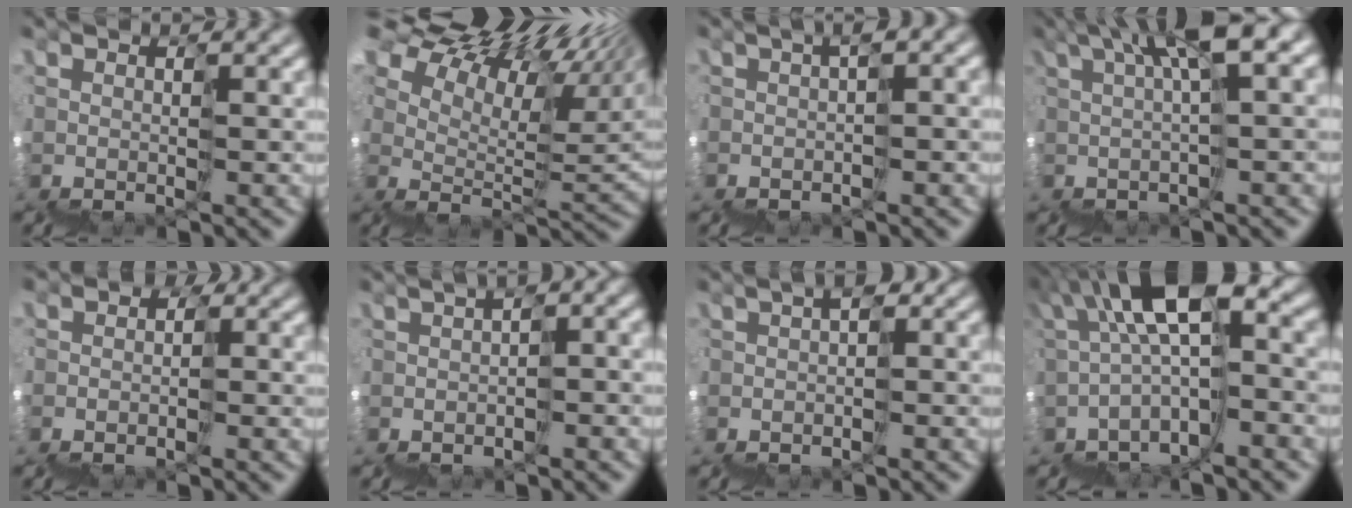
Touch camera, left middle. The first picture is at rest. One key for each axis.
{"total": 12.7, "fx": 11.7, "fy": 2.2, "fz": 4.5, "tx": -0.082, "ty": 0.073, "tz": 0.186}
{"total": 2.6, "fx": -1.4, "fy": -0.2, "fz": 2.1, "tx": -0.037, "ty": -0.007, "tz": -0.020}
{"total": 7.0, "fx": 3.5, "fy": 0.2, "fz": 6.1, "tx": -0.073, "ty": 0.053, "tz": 0.063}
{"total": 3.5, "fx": -2.3, "fy": 2.7, "fz": 0.0, "tx": 0.011, "ty": 0.011, "tz": -0.042}
{"total": 3.8, "fx": -2.3, "fy": 1.0, "fz": 2.8, "tx": -0.037, "ty": -0.003, "tz": -0.025}
{"total": 1.8, "fx": -1.8, "fy": -0.2, "fz": 0.3, "tx": -0.011, "ty": -0.003, "tz": -0.038}
{"total": 7.4, "fx": 0.8, "fy": 2.1, "fz": 7.1, "tx": -0.125, "ty": 0.045, "tz": 0.006}